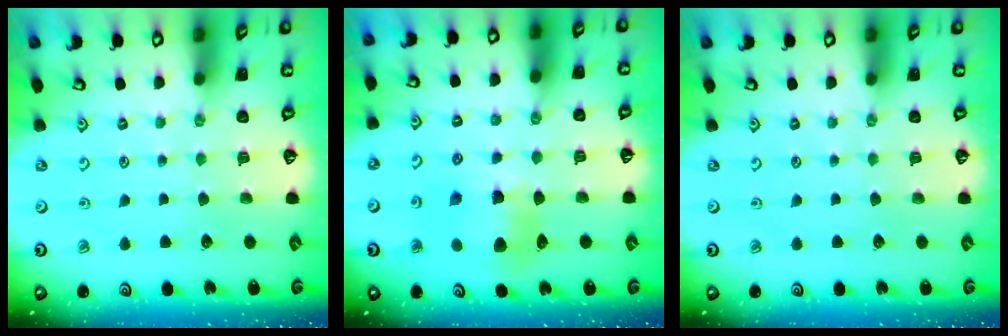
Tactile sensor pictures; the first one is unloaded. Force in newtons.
{"total": 7.5, "press": 7.5, "slide": 1.0}
{"total": 0.0}